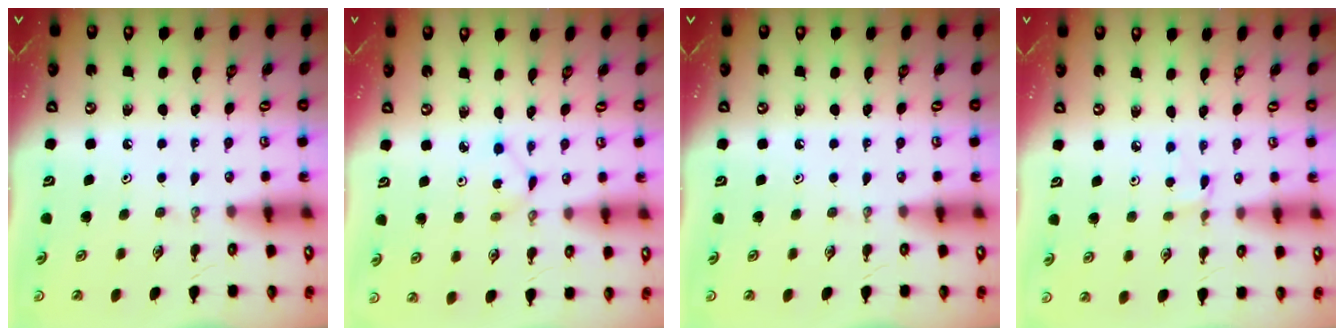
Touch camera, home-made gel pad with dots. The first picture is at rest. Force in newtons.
{"total": 2.0, "press": 2.0, "slide": 0.2}
{"total": 0.0}
{"total": 1.5, "press": 1.5, "slide": 0.2}